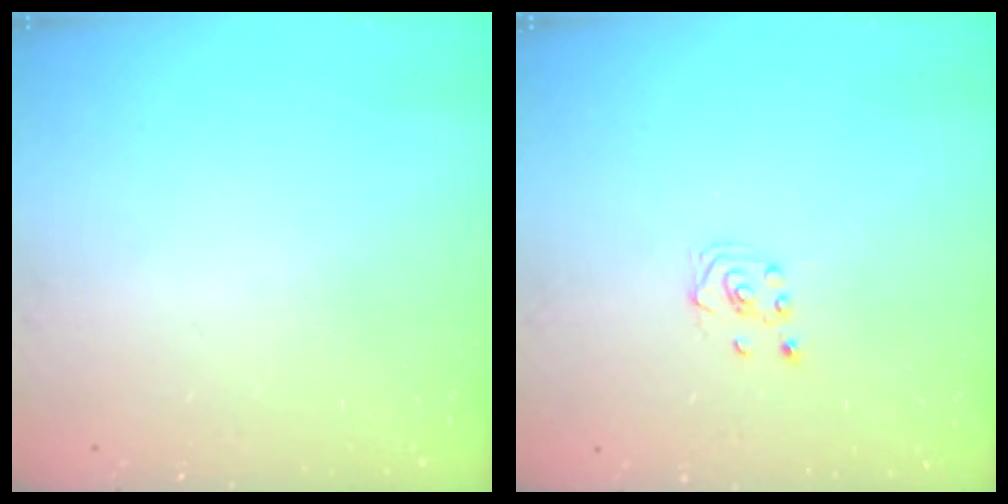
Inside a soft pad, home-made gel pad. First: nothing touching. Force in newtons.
{"total": 1.9, "press": 1.7, "slide": 0.8}